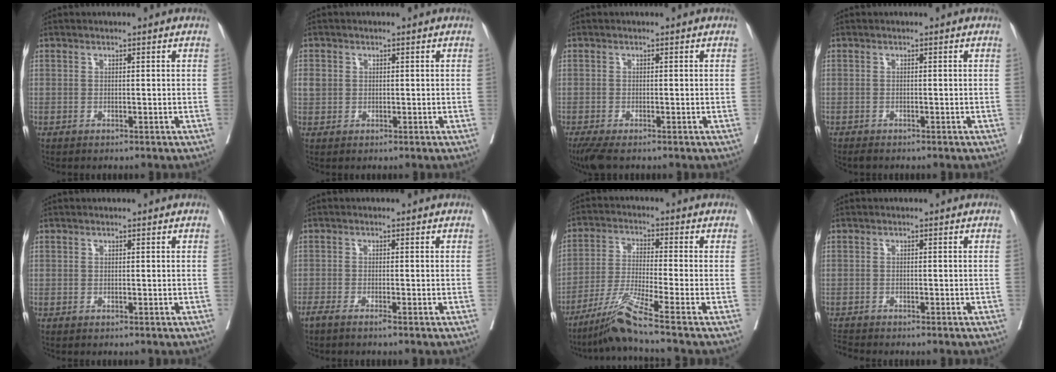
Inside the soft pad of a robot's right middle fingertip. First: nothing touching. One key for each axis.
{"total": 2.2, "fx": 0.4, "fy": 2.0, "fz": 0.9, "tx": -0.018, "ty": 0.007, "tz": 0.011}
{"total": 4.4, "fx": -3.2, "fy": 1.2, "fz": 2.7, "tx": -0.050, "ty": -0.015, "tz": -0.055}
{"total": 1.1, "fx": -1.0, "fy": 0.3, "fz": 0.3, "tx": -0.011, "ty": -0.004, "tz": -0.016}
{"total": 0.0}
{"total": 2.1, "fx": -1.6, "fy": -0.1, "fz": 1.2, "tx": -0.016, "ty": -0.002, "tz": -0.025}
{"total": 8.0, "fx": -6.1, "fy": -2.5, "fz": 4.5, "tx": -0.091, "ty": -0.031, "tz": -0.116}
{"total": 1.6, "fx": -1.5, "fy": -0.4, "fz": -0.2, "tx": -0.006, "ty": -0.014, "tz": -0.030}